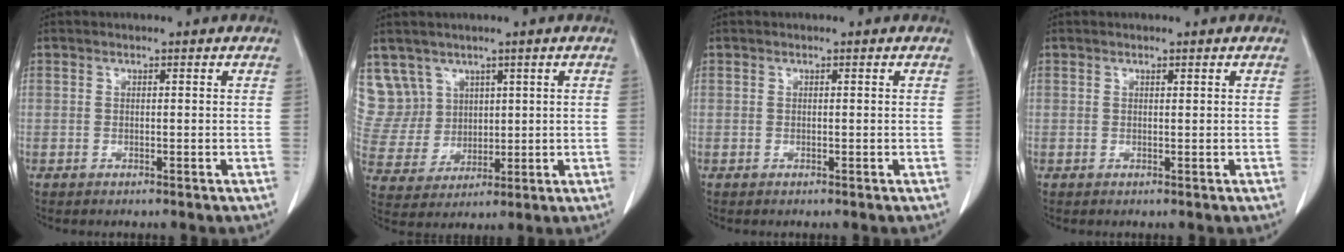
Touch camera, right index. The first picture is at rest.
{"total": 8.9, "force": [5.3, 7.2, 0.2], "torque": [-0.013, 0.031, 0.123]}
{"total": 0.0}
{"total": 0.0}